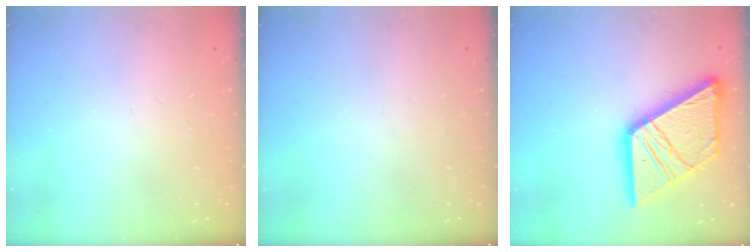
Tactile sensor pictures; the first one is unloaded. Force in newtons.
{"total": 0.0}
{"total": 26.1, "press": 25.9, "slide": 3.2}